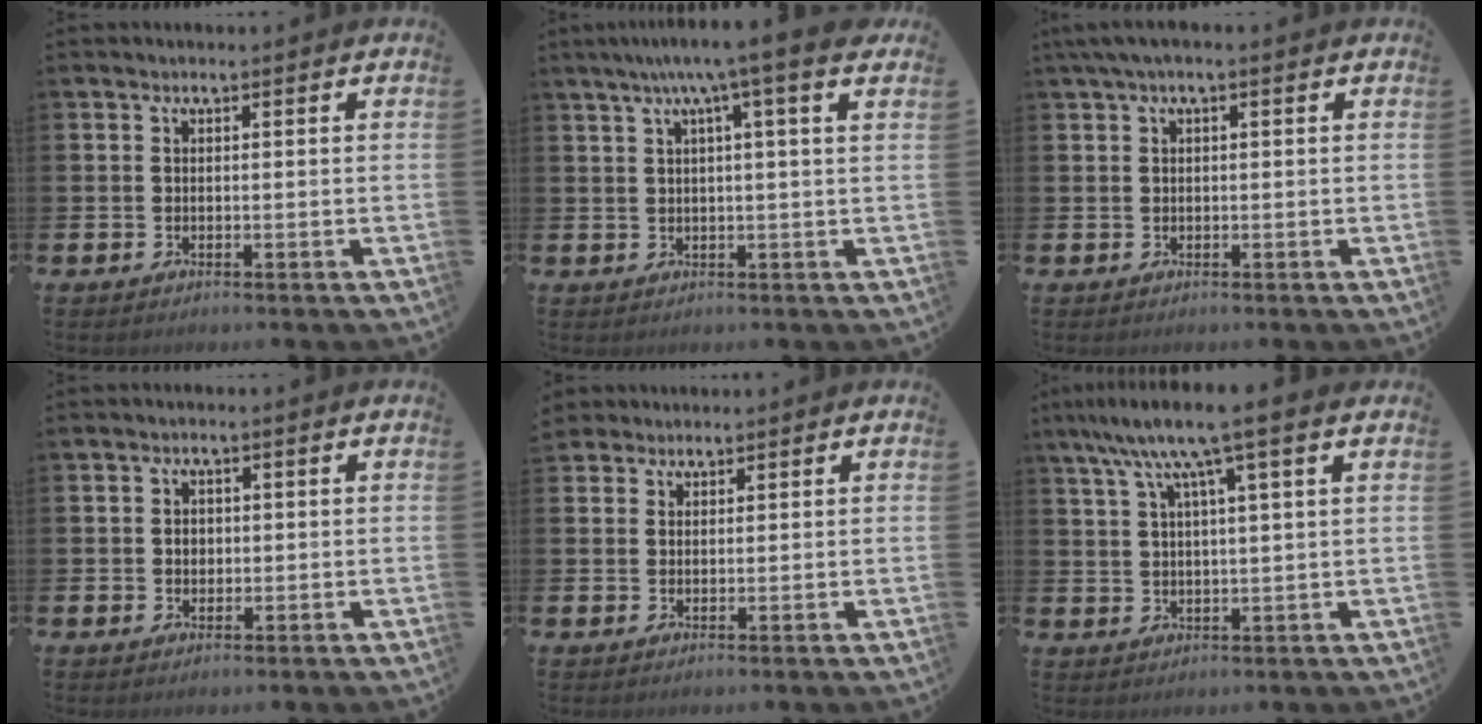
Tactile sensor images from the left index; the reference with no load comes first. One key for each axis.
{"total": 5.2, "fx": 3.4, "fy": -0.4, "fz": 3.9, "tx": -0.070, "ty": -0.014, "tz": 0.052}
{"total": 1.4, "fx": 0.4, "fy": 0.3, "fz": 1.3, "tx": -0.032, "ty": 0.007, "tz": 0.008}
{"total": 1.6, "fx": 0.3, "fy": 1.3, "fz": 0.8, "tx": 0.004, "ty": 0.001, "tz": 0.000}
{"total": 2.5, "fx": 2.2, "fy": 1.2, "fz": -0.1, "tx": 0.009, "ty": -0.005, "tz": 0.039}
{"total": 8.0, "fx": 5.6, "fy": 0.5, "fz": 5.8, "tx": -0.120, "ty": -0.014, "tz": 0.093}